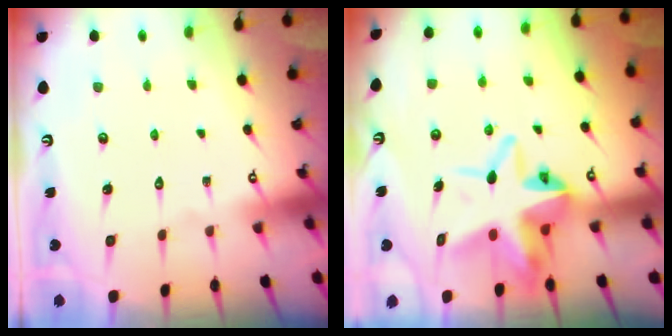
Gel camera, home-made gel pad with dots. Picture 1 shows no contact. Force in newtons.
{"total": 11.5, "press": 11.3, "slide": 2.0}